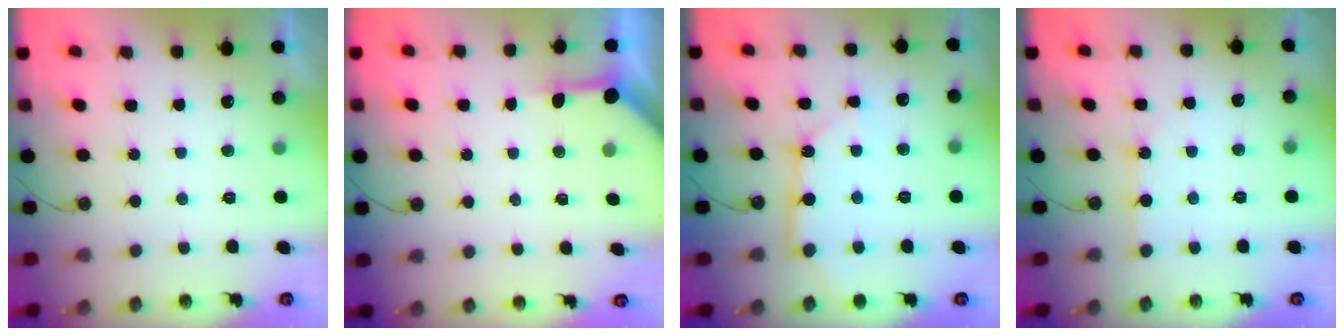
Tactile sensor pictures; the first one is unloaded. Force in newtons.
{"total": 3.9, "press": 3.9, "slide": 0.4}
{"total": 9.5, "press": 9.5, "slide": 1.0}
{"total": 2.8, "press": 2.8, "slide": 0.4}